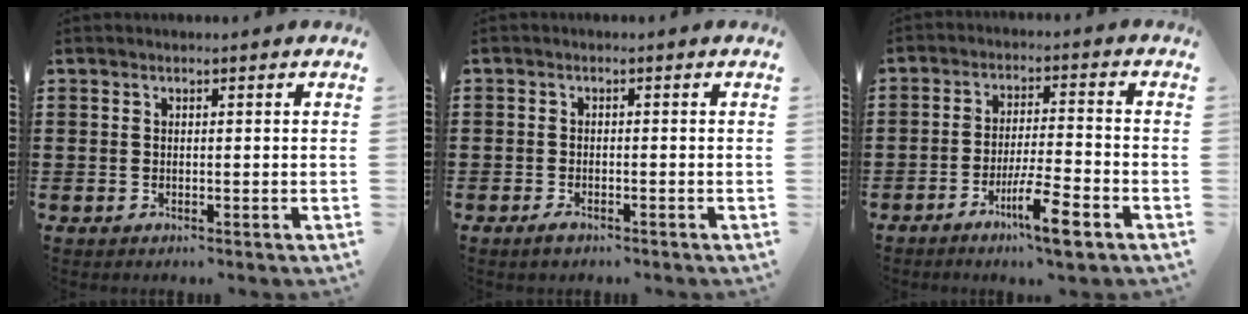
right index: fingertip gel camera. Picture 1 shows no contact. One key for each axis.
{"total": 1.2, "fx": -1.0, "fy": 0.6, "fz": 0.3, "tx": -0.009, "ty": 0.001, "tz": -0.021}
{"total": 7.4, "fx": -4.1, "fy": 1.1, "fz": 6.1, "tx": -0.116, "ty": -0.002, "tz": -0.074}